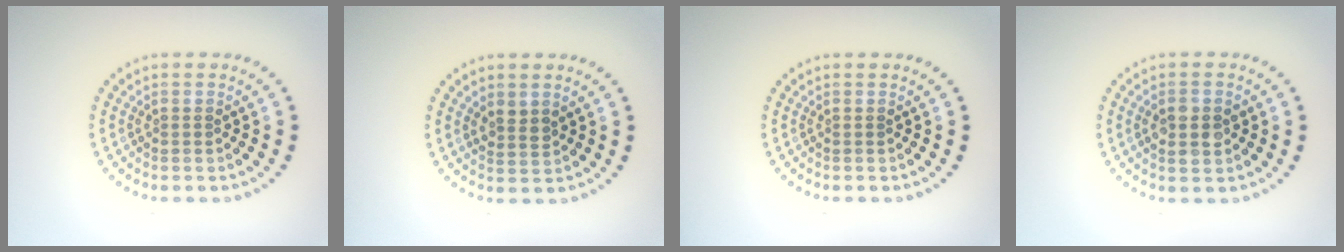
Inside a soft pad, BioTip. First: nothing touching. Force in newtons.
{"total": 1.4, "press": 1.1, "slide": 0.8}
{"total": 0.0}
{"total": 2.6, "press": 2.6, "slide": 0.2}